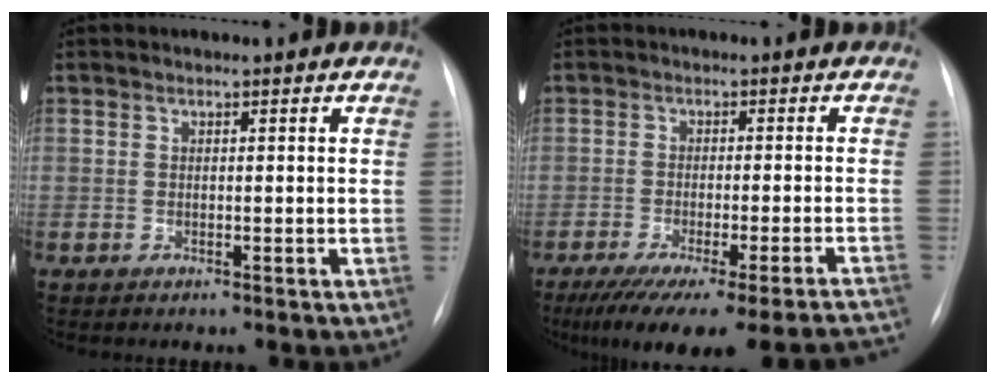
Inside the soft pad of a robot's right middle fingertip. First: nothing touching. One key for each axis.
{"total": 21.4, "fx": -19.1, "fy": -0.6, "fz": 9.6, "tx": -0.075, "ty": -0.043, "tz": -0.253}